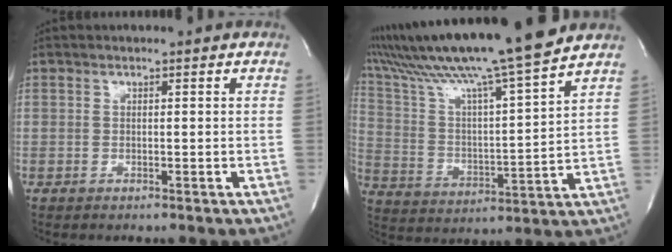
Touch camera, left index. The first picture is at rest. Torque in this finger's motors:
{"motor_torque": [1.09, -1.05, 1.05, 0.21]}